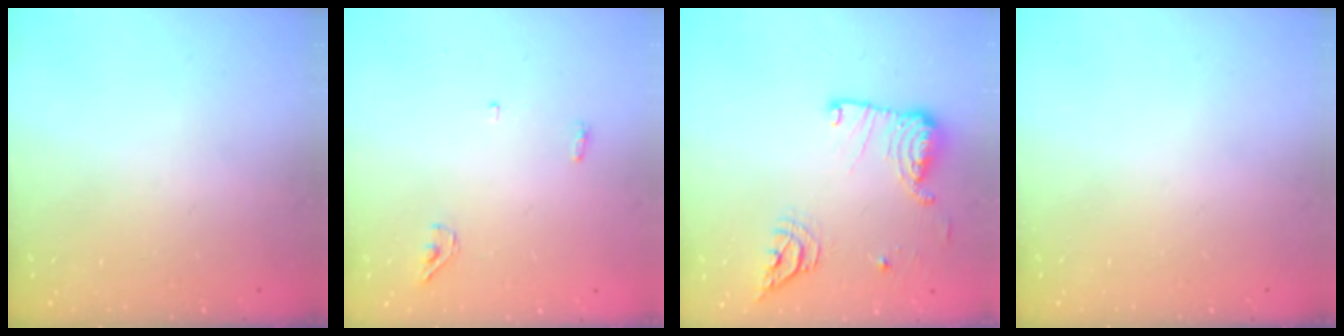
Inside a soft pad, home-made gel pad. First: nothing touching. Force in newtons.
{"total": 3.4, "press": 3.3, "slide": 1.0}
{"total": 15.8, "press": 15.0, "slide": 4.9}
{"total": 0.0}